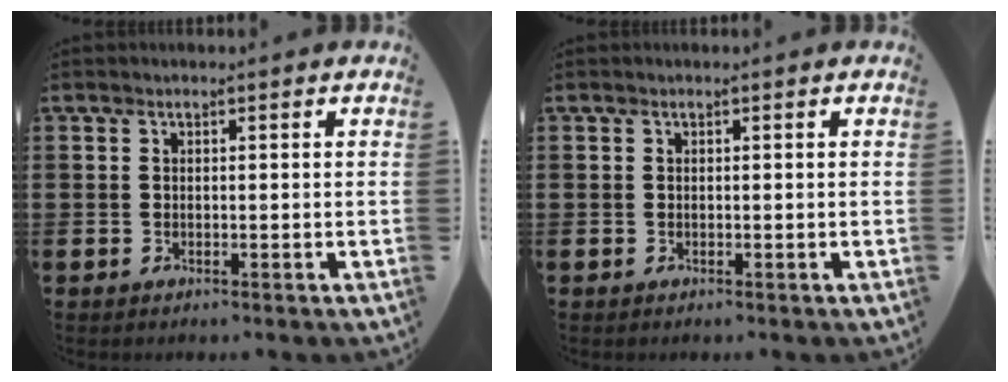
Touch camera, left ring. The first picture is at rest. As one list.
[{"total": 0.0}]